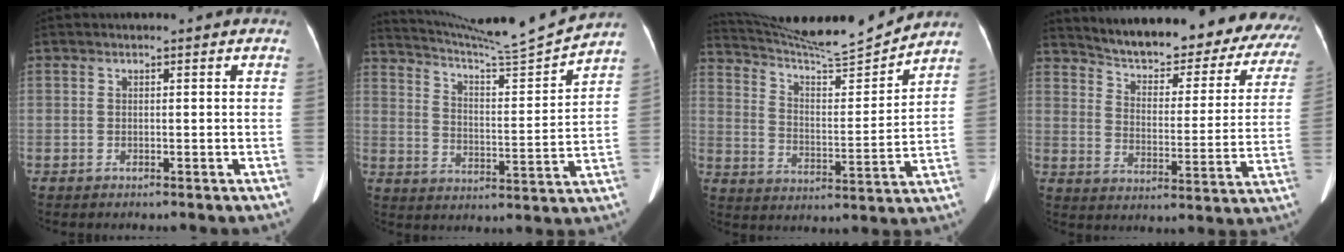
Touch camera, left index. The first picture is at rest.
{"total": 15.1, "force": [14.5, -2.6, 3.7], "torque": [-0.074, -0.039, 0.224]}
{"total": 16.1, "force": [15.6, -0.9, 4.0], "torque": [-0.082, -0.027, 0.246]}
{"total": 26.8, "force": [24.2, 7.0, 9.2], "torque": [-0.131, -0.053, 0.293]}